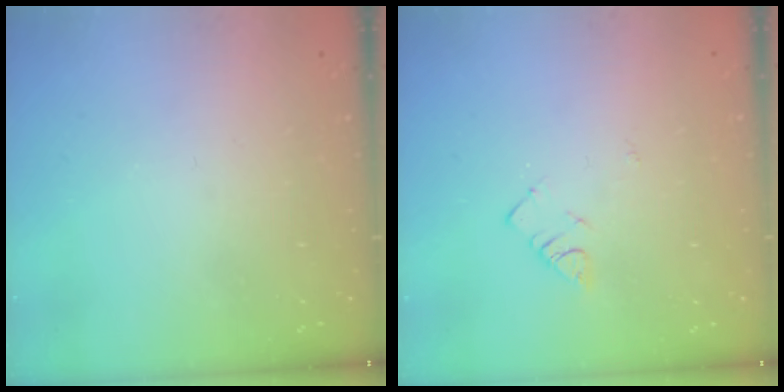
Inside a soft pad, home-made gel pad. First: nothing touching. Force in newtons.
{"total": 2.8, "press": 2.7, "slide": 0.4}